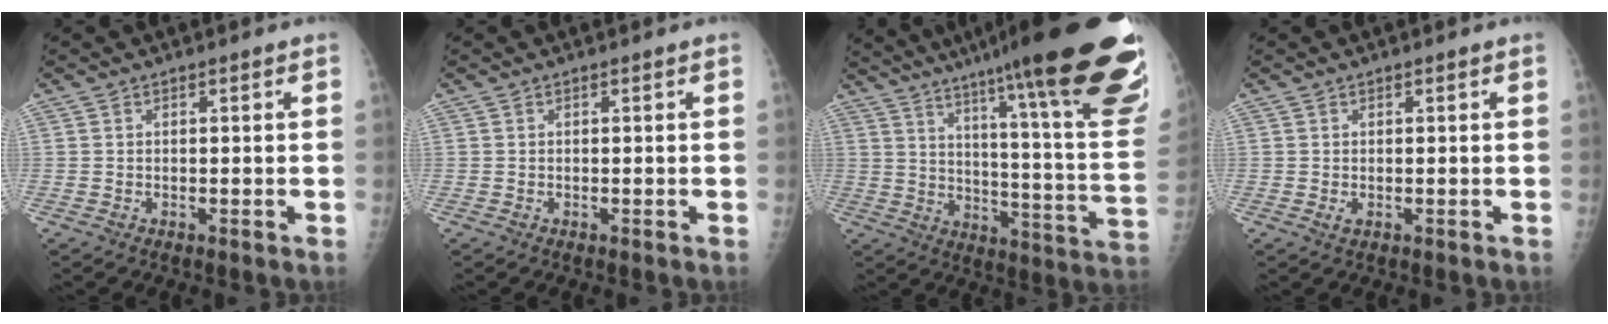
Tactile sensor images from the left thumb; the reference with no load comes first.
{"total": 0.0}
{"total": 33.7, "force": [23.7, 3.2, 23.7], "torque": [-0.258, -0.105, 0.326]}
{"total": 1.2, "force": [0.1, 0.6, 1.0], "torque": [-0.014, -0.003, 0.004]}